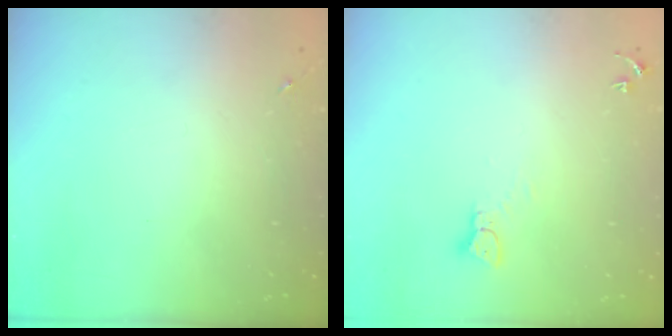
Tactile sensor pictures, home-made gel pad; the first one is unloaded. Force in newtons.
{"total": 2.3, "press": 2.3, "slide": 0.3}